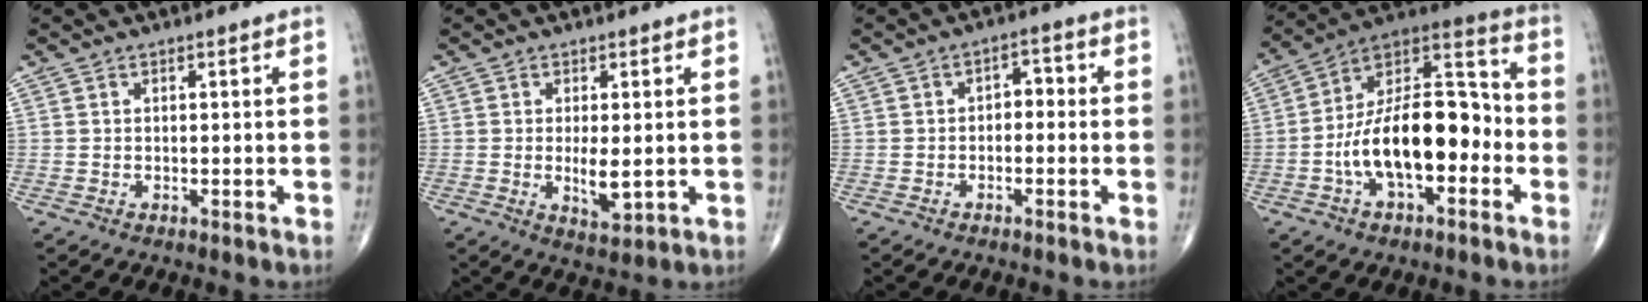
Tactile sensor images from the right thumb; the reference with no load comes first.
{"total": 4.4, "force": [-0.2, 1.6, 4.1], "torque": [-0.068, -0.014, 0.002]}
{"total": 3.0, "force": [-0.5, 1.9, 2.2], "torque": [-0.017, 0.017, -0.018]}
{"total": 19.9, "force": [-4.3, 10.0, 16.7], "torque": [-0.262, 0.051, -0.079]}